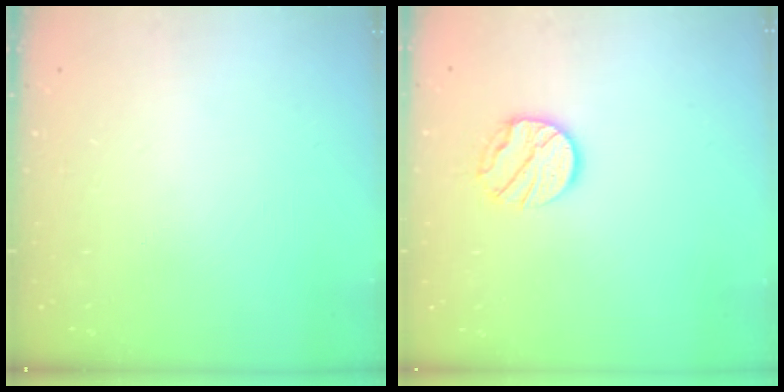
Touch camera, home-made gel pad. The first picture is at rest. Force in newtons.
{"total": 10.6, "press": 10.6, "slide": 0.9}